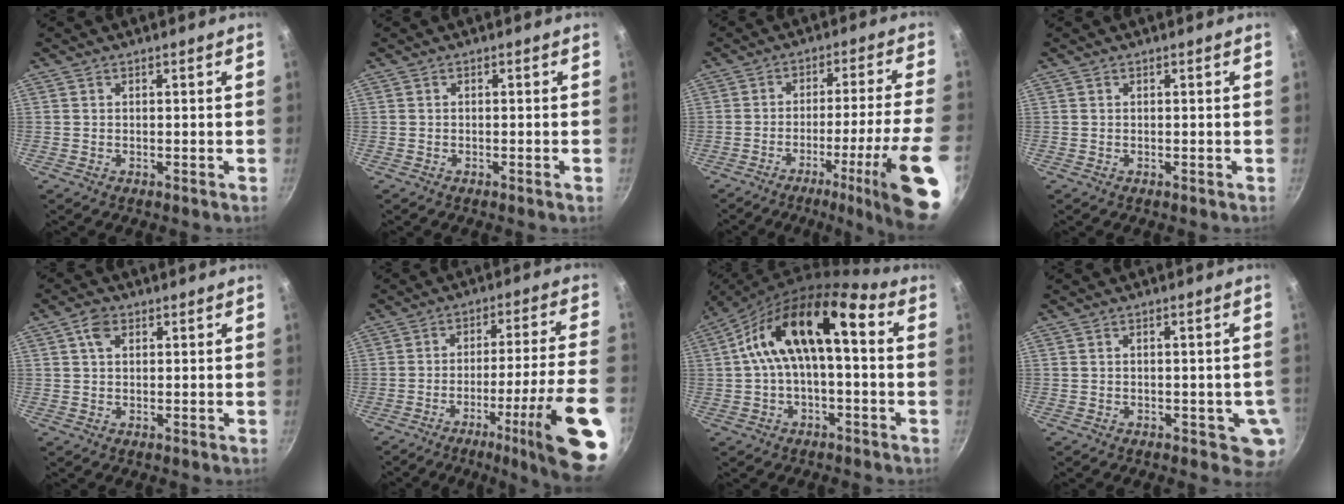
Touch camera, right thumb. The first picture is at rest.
{"total": 0.8, "force": [-0.4, -0.1, 0.7], "torque": [-0.019, 0.004, -0.005]}
{"total": 17.3, "force": [-7.6, 1.3, 15.5], "torque": [-0.217, 0.023, -0.107]}
{"total": 0.0}
{"total": 3.4, "force": [1.5, 2.2, 2.1], "torque": [-0.032, -0.002, 0.022]}
{"total": 20.2, "force": [-9.4, 1.8, 17.8], "torque": [-0.234, 0.031, -0.133]}
{"total": 14.6, "force": [2.3, 6.8, 12.7], "torque": [-0.203, 0.044, 0.021]}
{"total": 4.8, "force": [-0.9, 2.4, 4.0], "torque": [-0.033, -0.001, -0.010]}